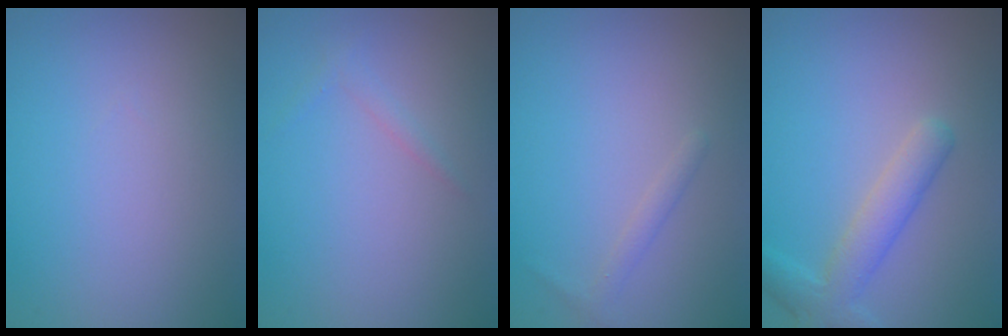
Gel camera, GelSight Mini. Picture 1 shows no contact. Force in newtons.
{"total": 0.9, "press": 0.9, "slide": 0.0}
{"total": 1.1, "press": 1.1, "slide": 0.1}
{"total": 3.8, "press": 3.8, "slide": 0.2}